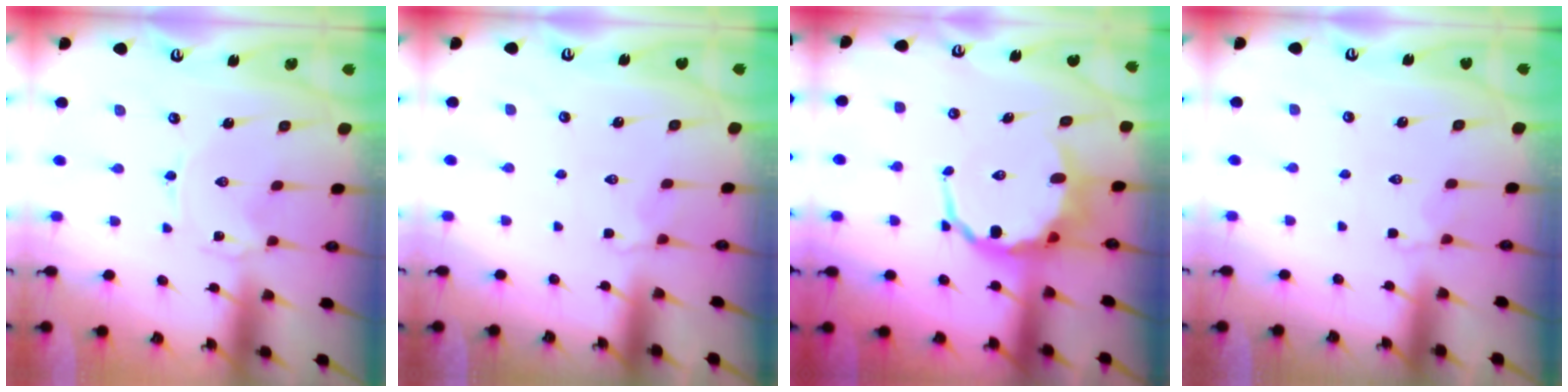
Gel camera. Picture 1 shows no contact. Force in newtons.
{"total": 2.2, "press": 1.9, "slide": 1.2}
{"total": 7.5, "press": 7.2, "slide": 2.1}
{"total": 2.7, "press": 2.3, "slide": 1.4}